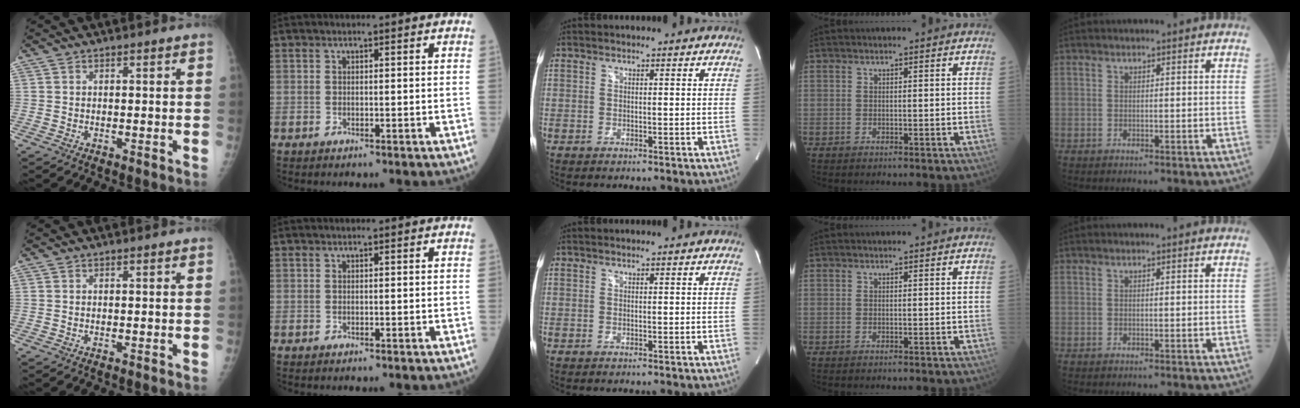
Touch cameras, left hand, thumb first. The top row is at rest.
{}